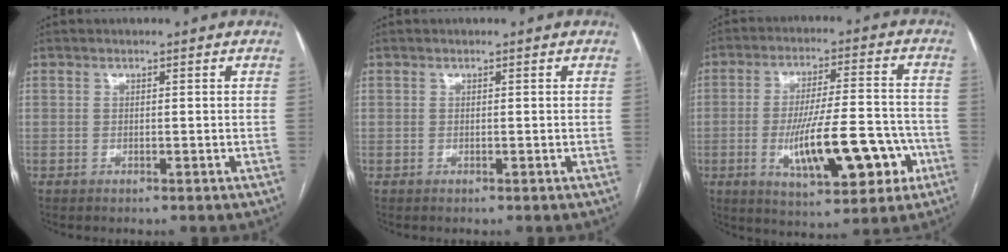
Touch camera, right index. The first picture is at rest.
{"total": 0.0}
{"total": 15.4, "force": [-4.7, 4.0, 14.1], "torque": [-0.232, 0.009, -0.064]}